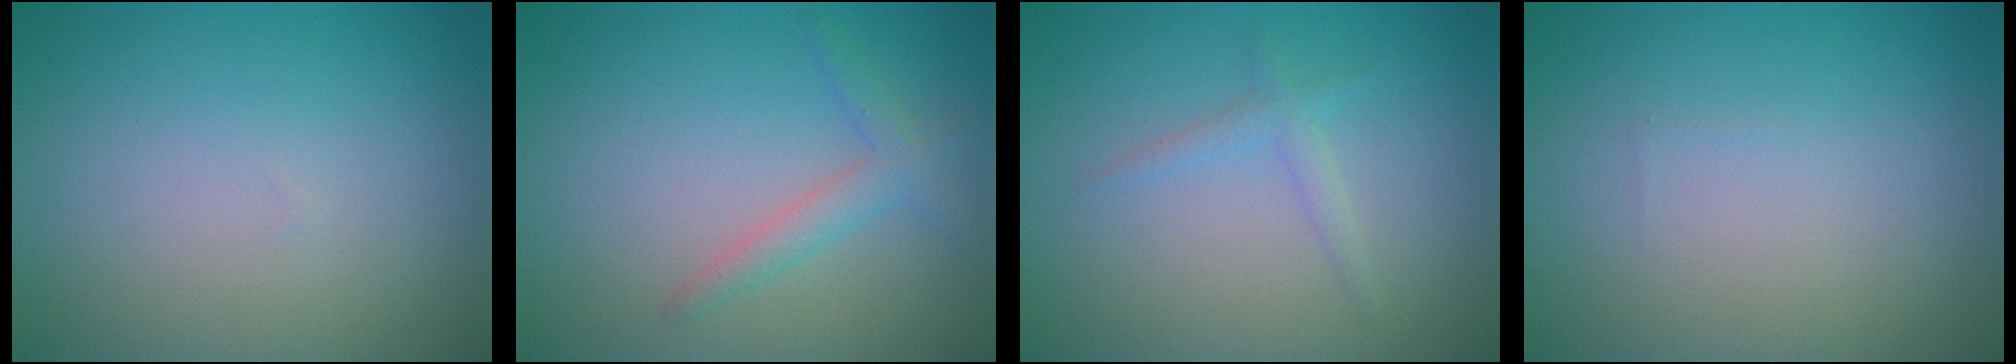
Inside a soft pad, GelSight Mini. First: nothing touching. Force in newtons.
{"total": 2.0, "press": 2.0, "slide": 0.1}
{"total": 1.3, "press": 1.3, "slide": 0.1}
{"total": 0.0}